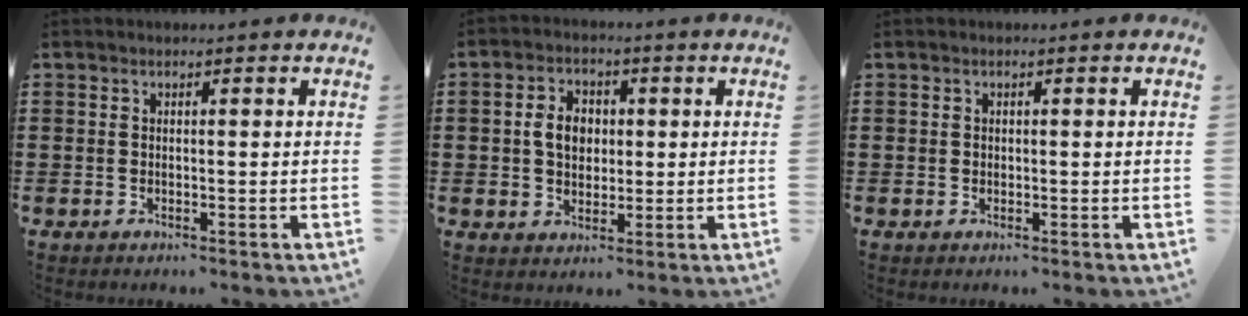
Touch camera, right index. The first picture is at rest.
{"total": 4.8, "force": [0.3, 3.5, 3.3], "torque": [-0.073, 0.008, -0.002]}
{"total": 0.0}